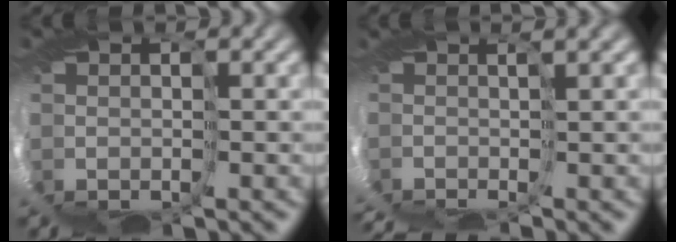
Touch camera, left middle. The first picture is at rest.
{"total": 5.1, "force": [-4.0, -2.7, -1.6], "torque": [0.000, -0.019, -0.030]}